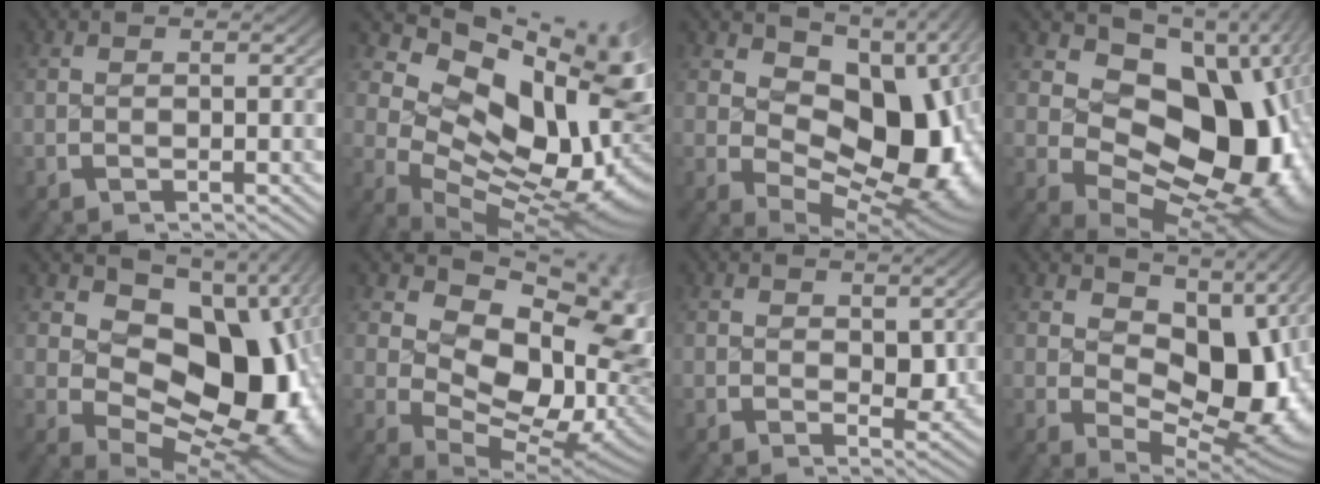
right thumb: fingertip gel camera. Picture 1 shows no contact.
{"total": 16.1, "force": [0.3, 9.5, 13.1], "torque": [-0.208, -0.056, 0.033]}
{"total": 14.5, "force": [0.6, 9.1, 11.3], "torque": [-0.178, -0.033, 0.022]}
{"total": 19.3, "force": [-0.4, 12.5, 14.7], "torque": [-0.237, -0.045, 0.009]}
{"total": 17.0, "force": [-0.2, 11.0, 13.0], "torque": [-0.209, -0.046, 0.013]}
{"total": 14.9, "force": [0.2, 9.7, 11.4], "torque": [-0.190, -0.052, 0.024]}
{"total": 1.2, "force": [0.6, 0.8, 0.7], "torque": [-0.011, -0.011, 0.016]}
{"total": 11.6, "force": [1.0, 7.0, 9.3], "torque": [-0.146, -0.036, 0.032]}